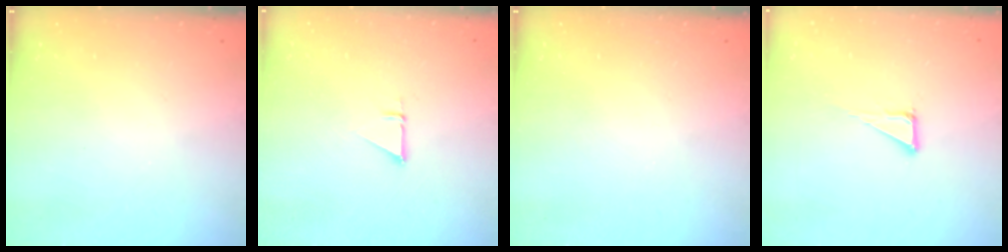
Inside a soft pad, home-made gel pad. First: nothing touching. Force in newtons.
{"total": 1.4, "press": 1.4, "slide": 0.0}
{"total": 0.0}
{"total": 4.7, "press": 4.7, "slide": 0.2}